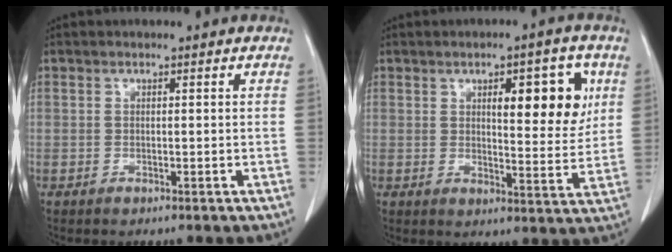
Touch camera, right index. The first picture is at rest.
{"total": 9.8, "force": [3.4, 3.0, 8.6], "torque": [-0.112, 0.002, 0.047]}